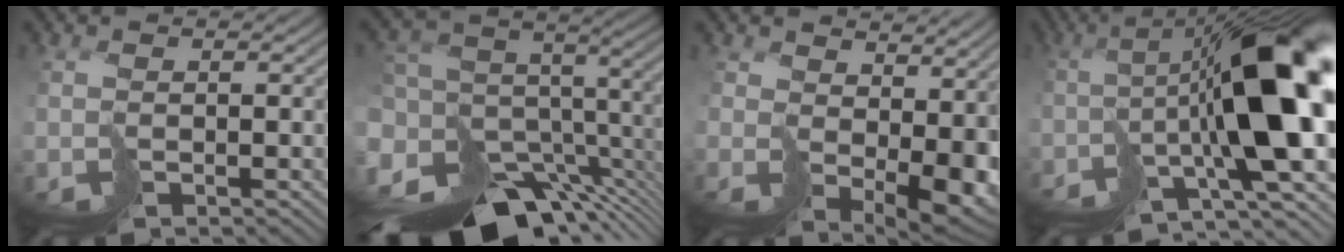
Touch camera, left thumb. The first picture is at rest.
{"total": 14.7, "force": [-4.3, 8.8, 11.0], "torque": [-0.213, 0.004, -0.056]}
{"total": 7.9, "force": [2.0, 5.2, 5.6], "torque": [-0.101, -0.038, 0.065]}
{"total": 16.7, "force": [-3.3, 5.3, 15.5], "torque": [-0.201, -0.007, -0.047]}